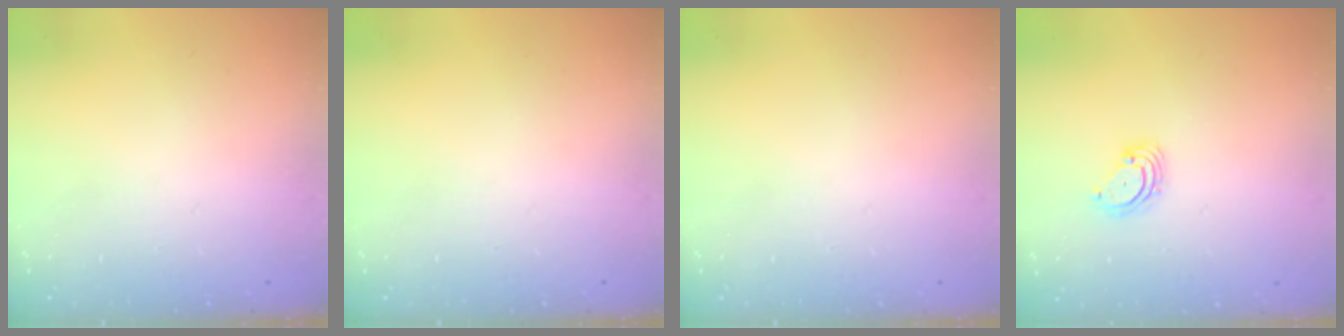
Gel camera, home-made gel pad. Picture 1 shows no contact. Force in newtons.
{"total": 0.0}
{"total": 0.0}
{"total": 3.3, "press": 3.3, "slide": 0.3}